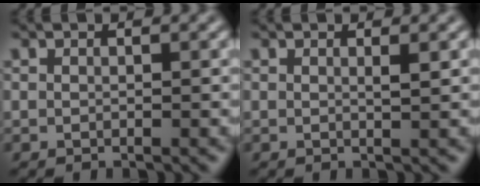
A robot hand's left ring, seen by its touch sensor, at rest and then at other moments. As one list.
[{"total": 0.7, "force": [0.4, 0.0, 0.6], "torque": [-0.006, -0.001, 0.005]}]